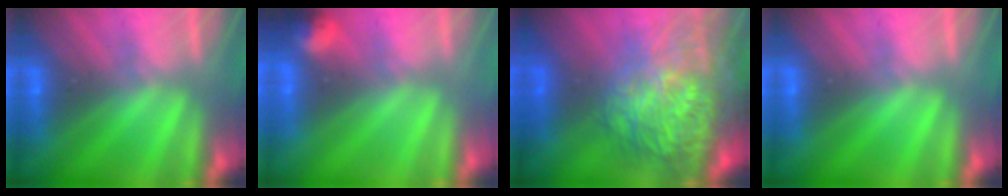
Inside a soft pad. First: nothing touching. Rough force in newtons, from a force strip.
{"total": 3.0}
{"total": 9.8}
{"total": 0.0}